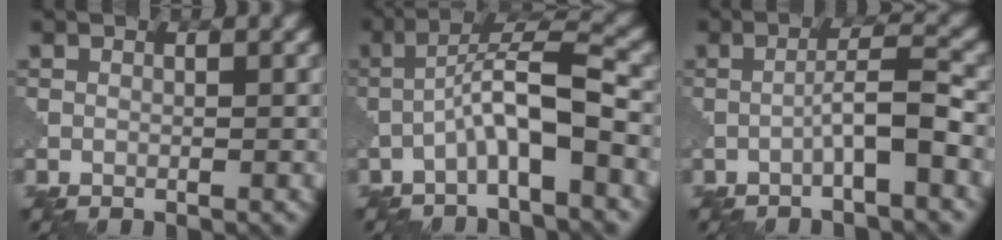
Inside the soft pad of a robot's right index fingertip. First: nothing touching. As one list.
[{"total": 5.5, "force": [-2.0, 0.9, 5.0], "torque": [-0.092, 0.025, -0.043]}, {"total": 3.4, "force": [-1.5, 0.2, 3.0], "torque": [-0.053, 0.018, -0.032]}]